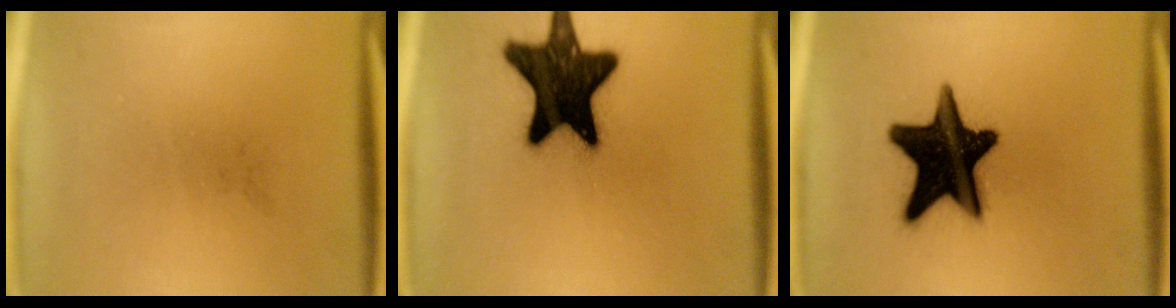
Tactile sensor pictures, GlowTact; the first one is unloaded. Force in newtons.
{"total": 18.9}
{"total": 19.2}